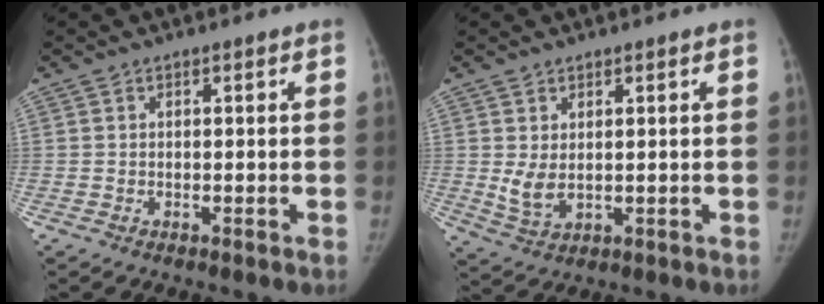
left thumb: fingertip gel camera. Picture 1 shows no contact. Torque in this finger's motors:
{"motor_torque": [0.68, 0.74, 0.67, -0.63, 0.17]}